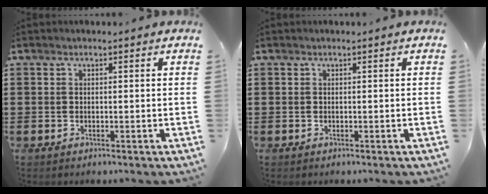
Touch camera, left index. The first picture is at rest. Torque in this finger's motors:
{"motor_torque": [-0.12, -0.11, -0.04, -0.01]}